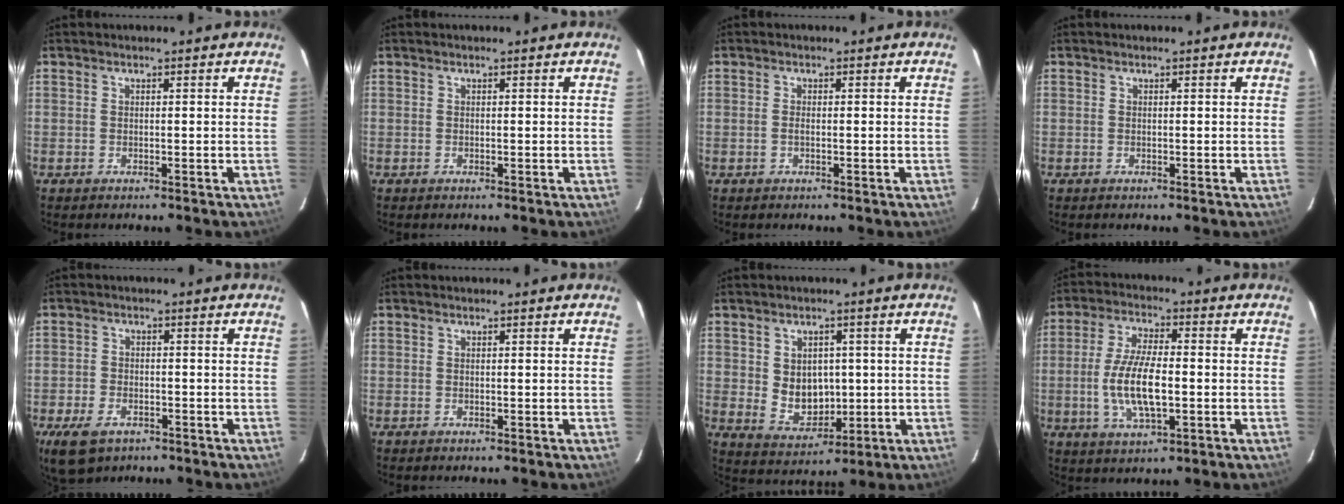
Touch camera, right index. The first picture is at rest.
{"total": 0.0}
{"total": 0.8, "force": [-0.2, 0.4, 0.7], "torque": [-0.017, 0.000, -0.005]}
{"total": 0.0}
{"total": 8.4, "force": [-5.1, 4.9, 4.5], "torque": [-0.117, -0.015, -0.089]}
{"total": 0.0}
{"total": 7.7, "force": [0.5, 6.2, 4.5], "torque": [-0.081, -0.002, 0.030]}
{"total": 11.0, "force": [-1.8, 3.9, 10.1], "torque": [-0.206, -0.003, -0.032]}